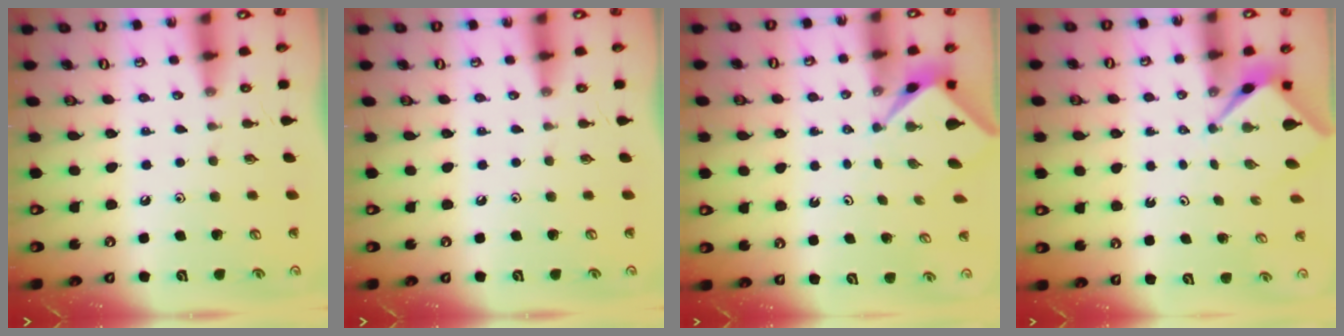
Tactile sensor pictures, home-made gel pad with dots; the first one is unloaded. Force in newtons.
{"total": 0.0}
{"total": 2.2, "press": 2.2, "slide": 0.2}
{"total": 2.7, "press": 2.7, "slide": 0.2}